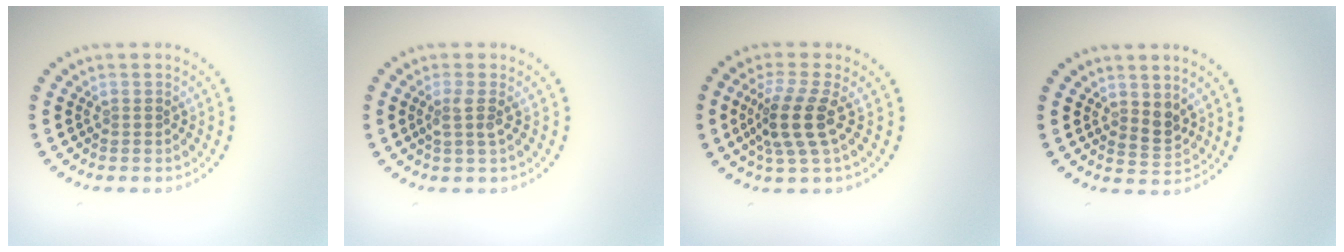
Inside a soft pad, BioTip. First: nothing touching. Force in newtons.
{"total": 1.8, "press": 1.3, "slide": 1.2}
{"total": 3.8, "press": 2.9, "slide": 2.4}
{"total": 1.8, "press": 1.6, "slide": 0.9}